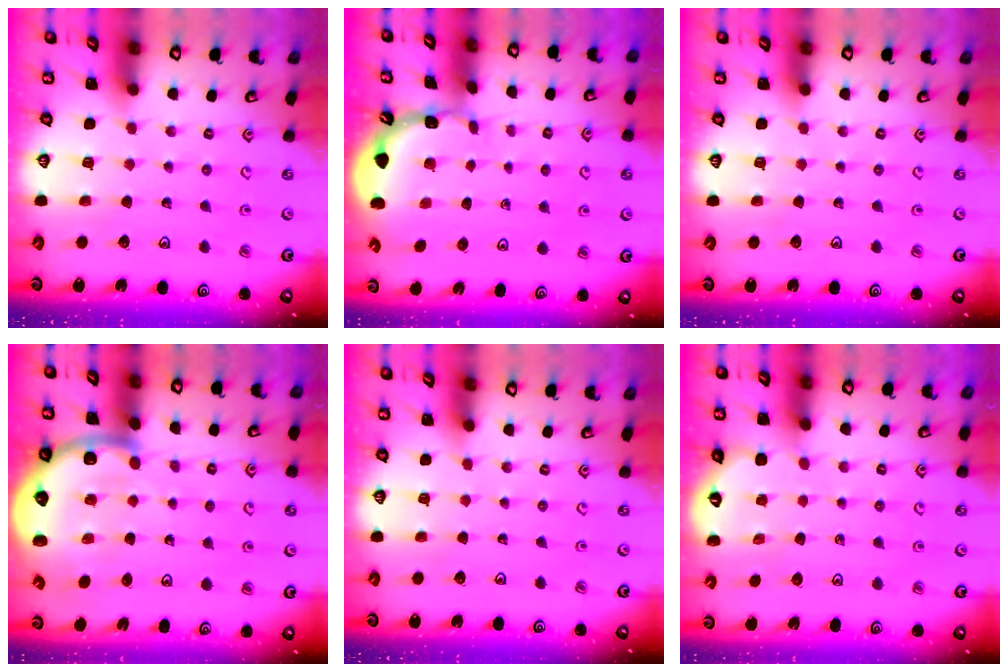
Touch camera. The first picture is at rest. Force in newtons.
{"total": 1.7, "press": 1.7, "slide": 0.1}
{"total": 0.0}
{"total": 8.2, "press": 7.9, "slide": 2.0}
{"total": 0.0}
{"total": 3.4, "press": 3.3, "slide": 0.7}